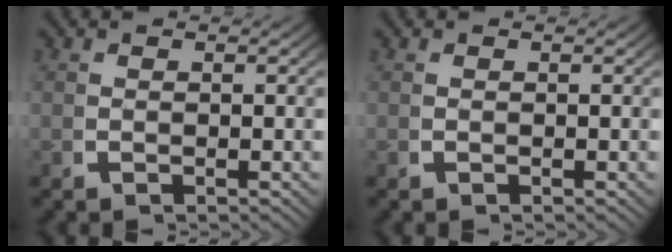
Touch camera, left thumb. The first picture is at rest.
{"total": 0.0}